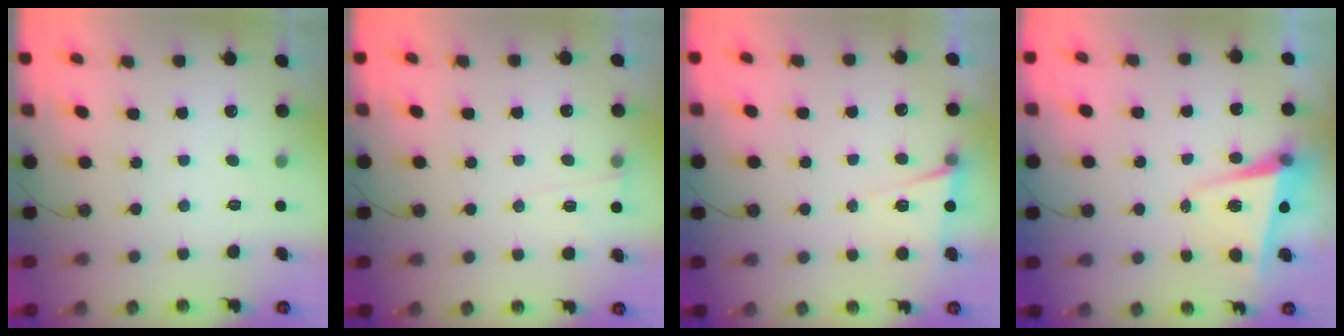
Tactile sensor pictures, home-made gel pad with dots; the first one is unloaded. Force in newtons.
{"total": 5.2, "press": 5.2, "slide": 0.2}
{"total": 5.5, "press": 3.2, "slide": 4.5}
{"total": 4.8, "press": 4.5, "slide": 1.7}